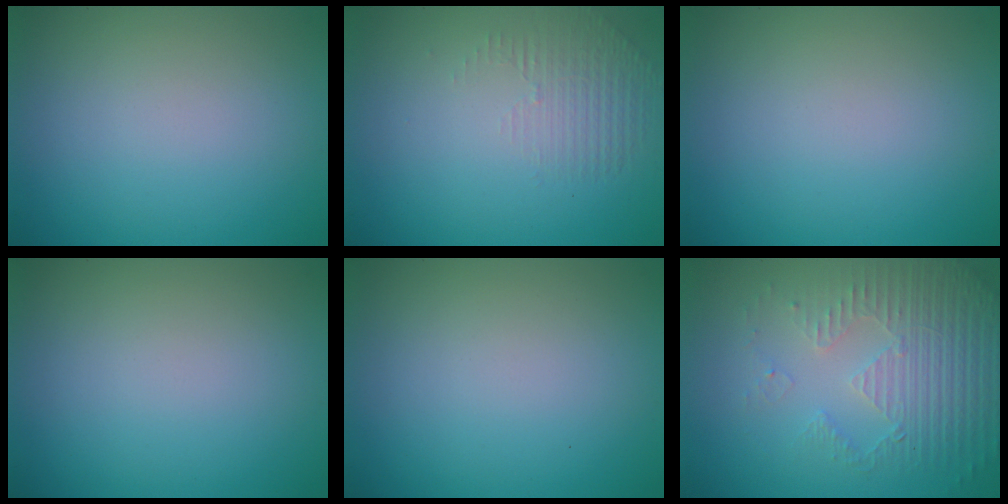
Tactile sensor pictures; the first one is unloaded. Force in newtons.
{"total": 1.4, "press": 0.3, "slide": 1.4}
{"total": 0.0}
{"total": 0.0}
{"total": 0.0}
{"total": 5.3, "press": 3.5, "slide": 4.0}